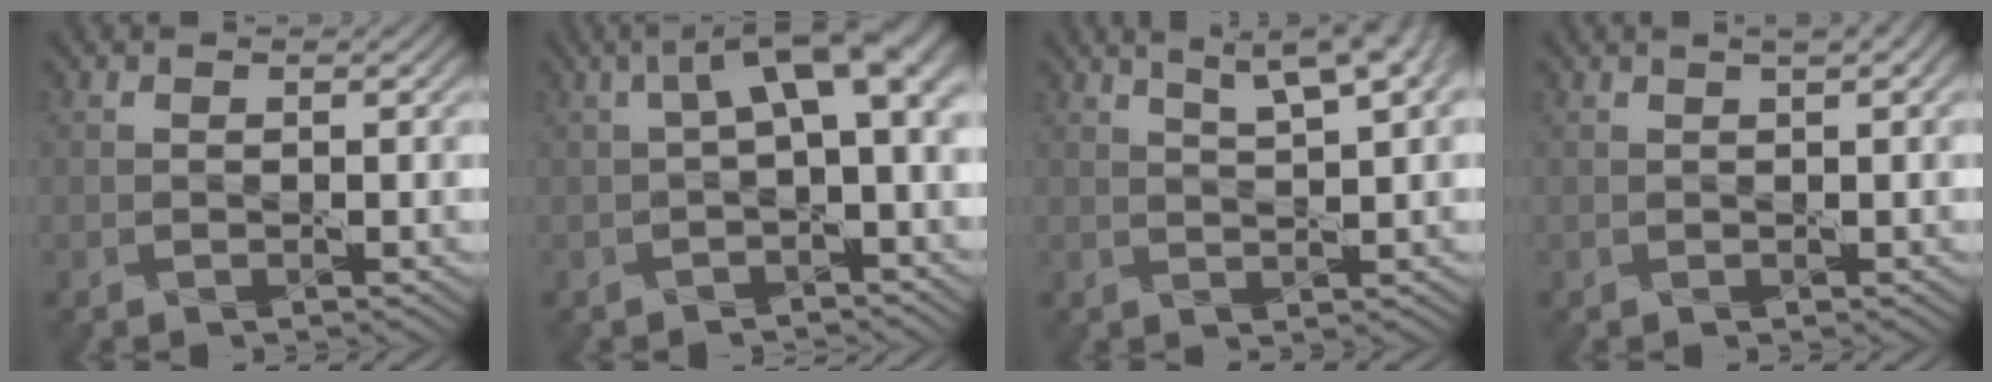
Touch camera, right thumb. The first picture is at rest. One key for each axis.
{"total": 6.4, "fx": 1.0, "fy": 2.3, "fz": 5.8, "tx": -0.090, "ty": 0.014, "tz": 0.012}
{"total": 7.5, "fx": 4.6, "fy": 1.8, "fz": 5.7, "tx": -0.081, "ty": 0.021, "tz": 0.057}
{"total": 2.3, "fx": 1.2, "fy": 0.6, "fz": 1.9, "tx": -0.026, "ty": 0.005, "tz": 0.007}